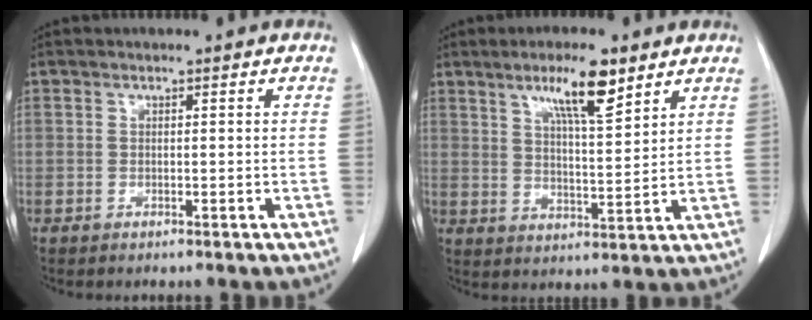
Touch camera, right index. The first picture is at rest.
{"total": 8.9, "force": [5.7, 1.3, 6.8], "torque": [-0.118, 0.000, 0.097]}